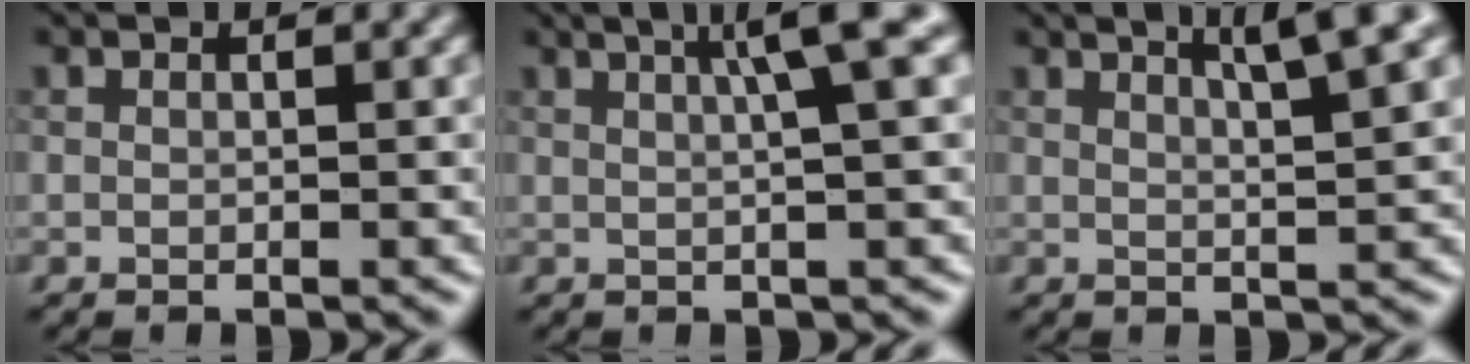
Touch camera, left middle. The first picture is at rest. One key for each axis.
{"total": 4.7, "fx": 1.7, "fy": 0.6, "fz": 4.3, "tx": -0.053, "ty": 0.014, "tz": 0.025}
{"total": 4.5, "fx": 2.7, "fy": 0.5, "fz": 3.5, "tx": -0.042, "ty": 0.010, "tz": 0.039}